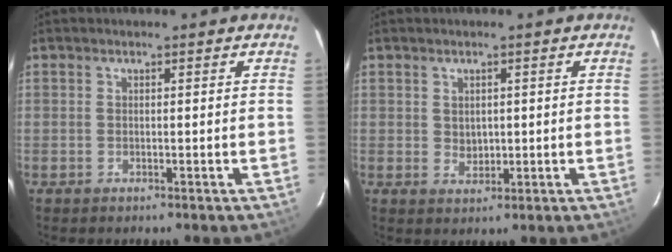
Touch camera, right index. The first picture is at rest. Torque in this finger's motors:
{"motor_torque": [0.02, 0.09, -0.01, 0.00]}